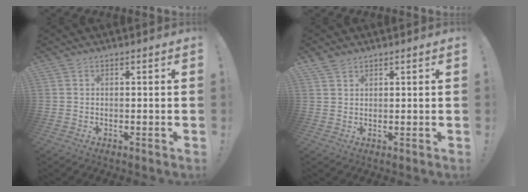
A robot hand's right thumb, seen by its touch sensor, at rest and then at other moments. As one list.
[{"total": 2.7, "force": [2.2, 1.3, 1.0], "torque": [-0.014, -0.012, 0.042]}]